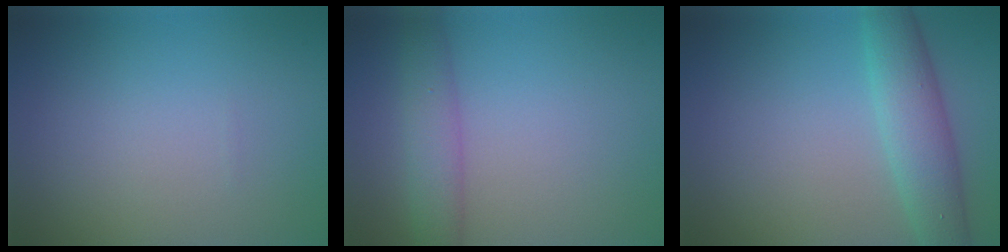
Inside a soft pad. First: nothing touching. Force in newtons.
{"total": 3.0, "press": 3.0, "slide": 0.2}
{"total": 4.7, "press": 4.7, "slide": 0.2}